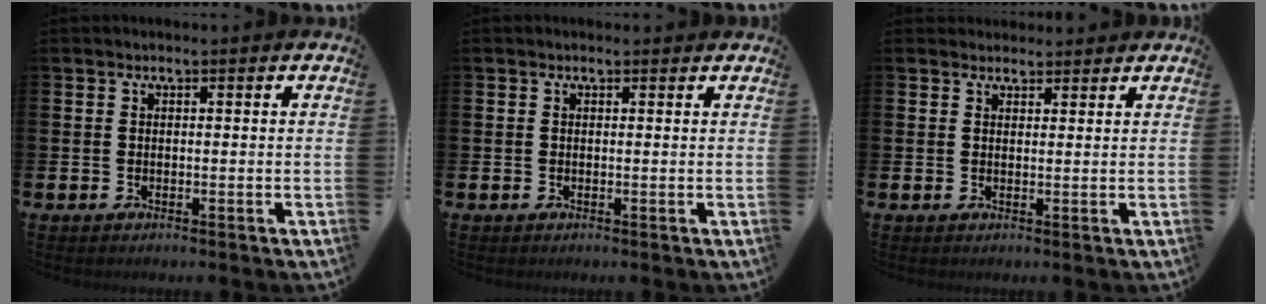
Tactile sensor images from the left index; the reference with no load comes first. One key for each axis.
{"total": 0.0}
{"total": 2.1, "fx": 1.9, "fy": 0.7, "fz": -0.1, "tx": 0.014, "ty": -0.008, "tz": 0.034}